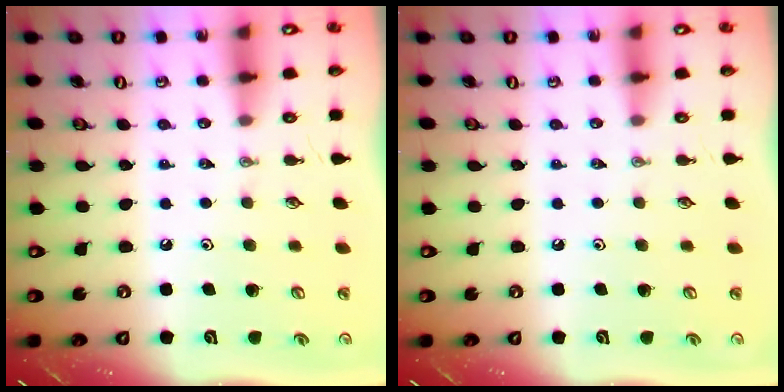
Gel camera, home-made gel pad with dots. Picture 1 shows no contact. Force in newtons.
{"total": 0.0}